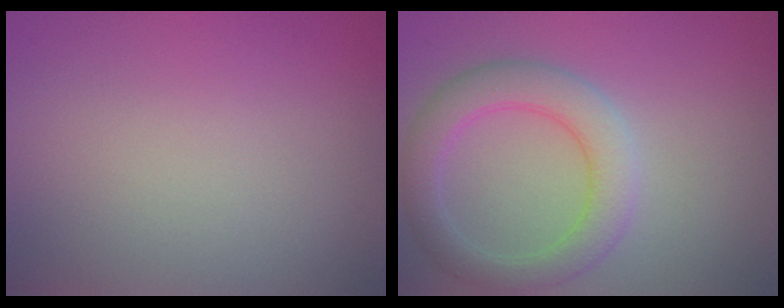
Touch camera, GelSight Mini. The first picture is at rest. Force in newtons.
{"total": 4.6, "press": 4.6, "slide": 0.6}